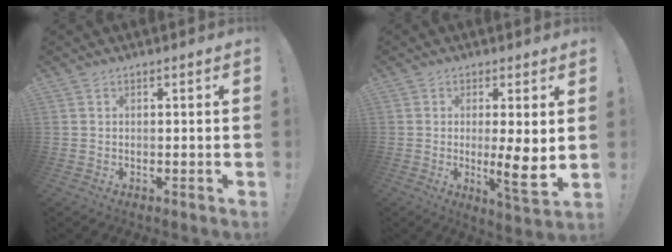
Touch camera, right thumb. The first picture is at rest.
{"total": 9.0, "force": [-0.4, 0.7, 9.0], "torque": [-0.133, -0.020, -0.009]}